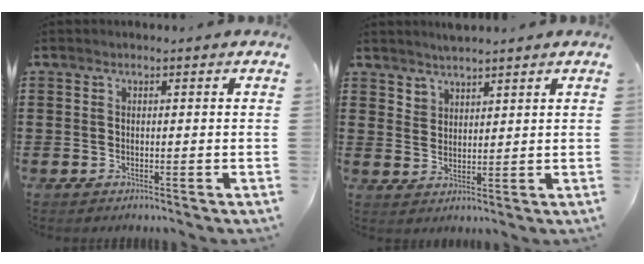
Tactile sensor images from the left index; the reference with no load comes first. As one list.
[{"total": 2.9, "force": [2.7, 0.9, -0.3], "torque": [-0.001, -0.005, 0.053]}]